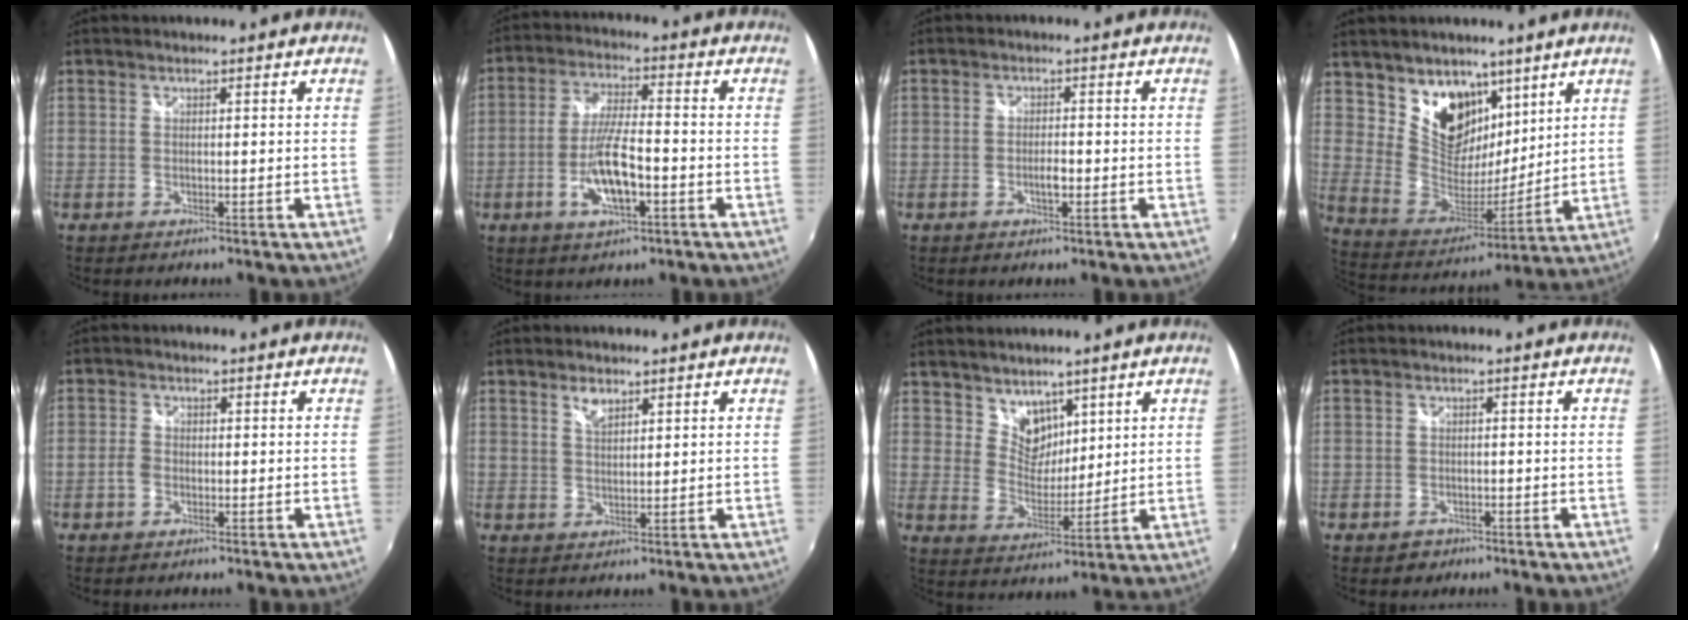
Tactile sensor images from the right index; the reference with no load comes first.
{"total": 9.7, "force": [-3.6, 2.5, 8.7], "torque": [-0.174, -0.003, -0.064]}
{"total": 2.3, "force": [-1.0, 0.9, 1.9], "torque": [-0.036, 0.000, -0.019]}
{"total": 15.1, "force": [9.1, 10.4, 6.1], "torque": [-0.125, -0.008, 0.176]}
{"total": 2.1, "force": [-1.0, 1.6, 1.1], "torque": [-0.024, 0.005, -0.021]}
{"total": 2.6, "force": [1.8, 1.2, 1.5], "torque": [-0.024, 0.000, 0.032]}
{"total": 6.2, "force": [4.5, 4.0, 1.6], "torque": [-0.014, -0.001, 0.086]}
{"total": 2.5, "force": [-1.5, 1.9, 0.6], "torque": [-0.015, 0.002, -0.019]}